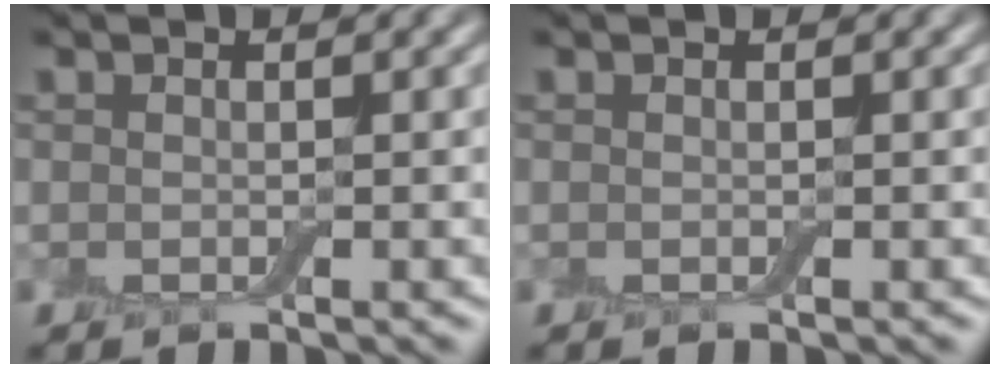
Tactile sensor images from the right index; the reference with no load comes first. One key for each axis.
{"total": 0.0}